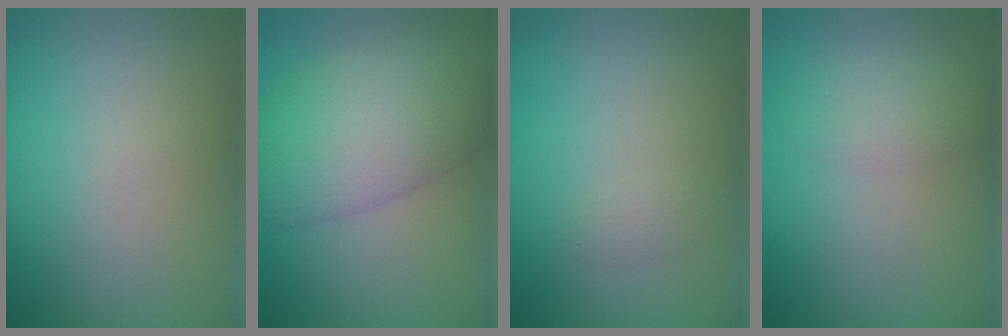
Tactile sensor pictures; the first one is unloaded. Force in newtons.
{"total": 8.4, "press": 8.4, "slide": 0.2}
{"total": 0.9, "press": 0.9, "slide": 0.1}
{"total": 2.2, "press": 2.2, "slide": 0.1}